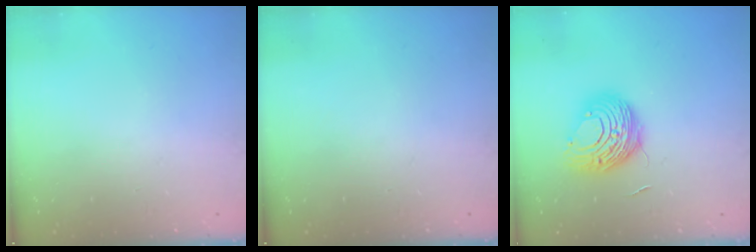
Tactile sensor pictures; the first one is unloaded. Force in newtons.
{"total": 0.0}
{"total": 10.4, "press": 10.4, "slide": 0.2}